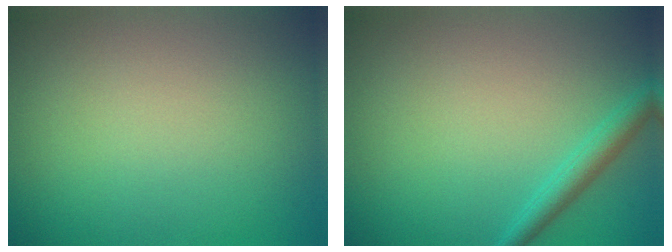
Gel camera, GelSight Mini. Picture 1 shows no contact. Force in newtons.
{"total": 2.0, "press": 2.0, "slide": 0.1}